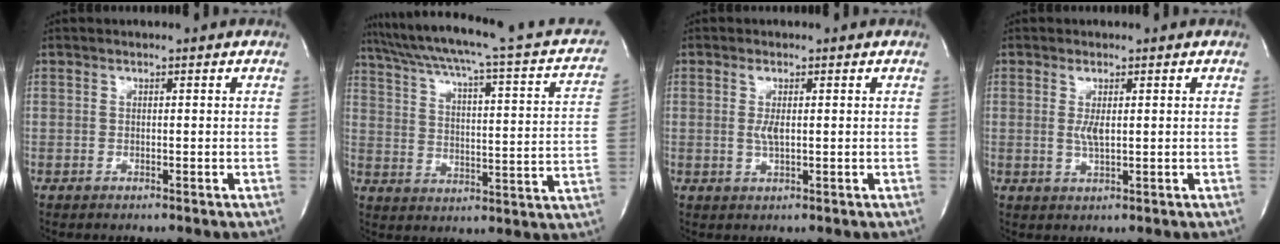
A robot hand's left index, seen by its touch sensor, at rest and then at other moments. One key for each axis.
{"total": 23.0, "fx": 18.4, "fy": 2.8, "fz": 13.6, "tx": -0.204, "ty": -0.012, "tz": 0.228}
{"total": 2.3, "fx": -0.4, "fy": 0.6, "fz": 2.2, "tx": -0.047, "ty": -0.008, "tz": -0.002}
{"total": 2.4, "fx": -0.2, "fy": 0.5, "fz": 2.3, "tx": -0.049, "ty": -0.010, "tz": 0.002}